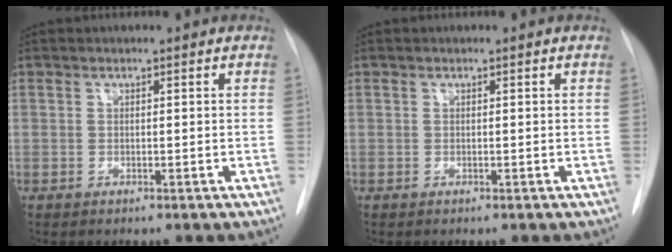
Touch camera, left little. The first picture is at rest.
{"total": 0.0}